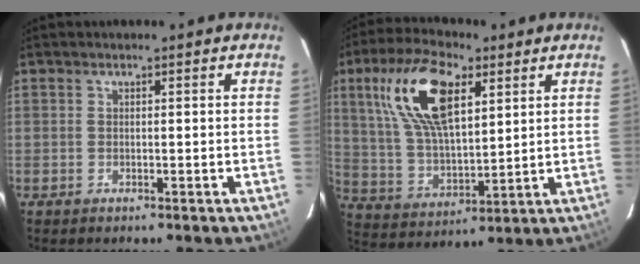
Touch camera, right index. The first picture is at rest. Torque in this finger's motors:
{"motor_torque": [0.80, 0.15, 0.75, 0.13]}